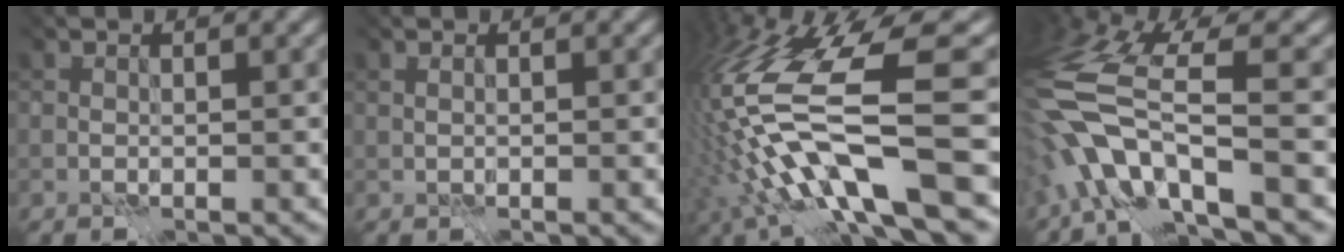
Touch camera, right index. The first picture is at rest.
{"total": 1.1, "force": [0.6, 0.6, 0.7], "torque": [-0.008, 0.010, 0.008]}
{"total": 12.2, "force": [-5.8, 1.1, 10.7], "torque": [-0.219, -0.007, -0.068]}
{"total": 9.2, "force": [-5.2, 1.4, 7.4], "torque": [-0.157, -0.005, -0.078]}